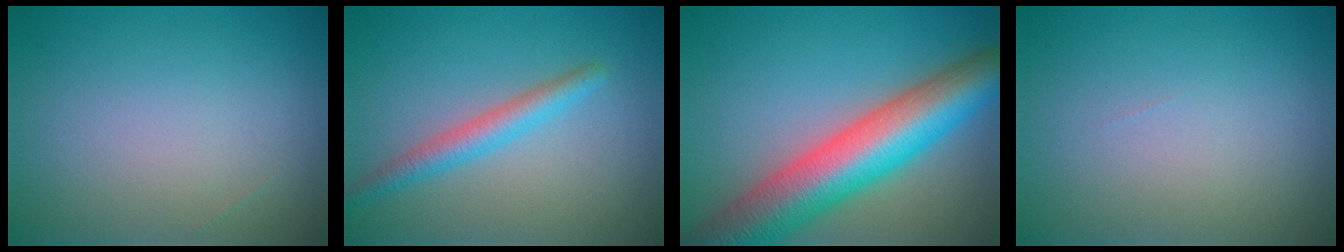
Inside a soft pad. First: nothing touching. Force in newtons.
{"total": 2.7, "press": 2.7, "slide": 0.1}
{"total": 11.6, "press": 11.6, "slide": 0.5}
{"total": 0.0}